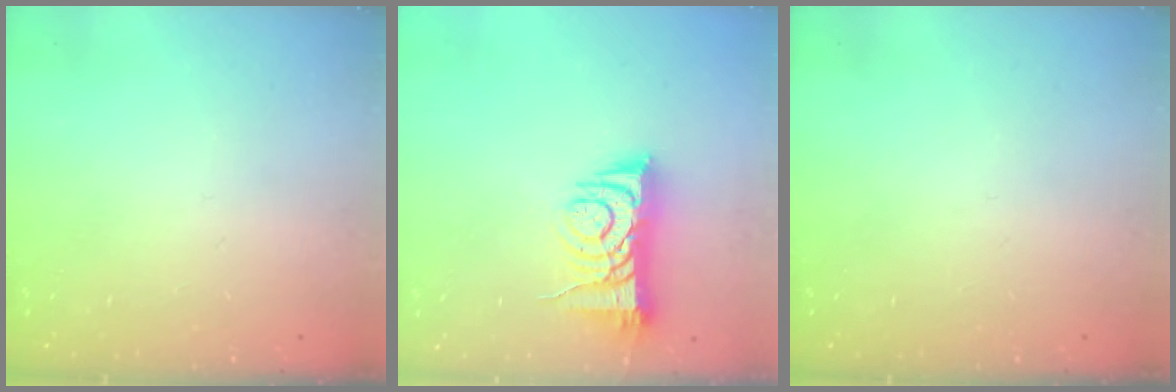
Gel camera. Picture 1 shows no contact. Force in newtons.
{"total": 8.4, "press": 8.3, "slide": 0.9}
{"total": 0.0}